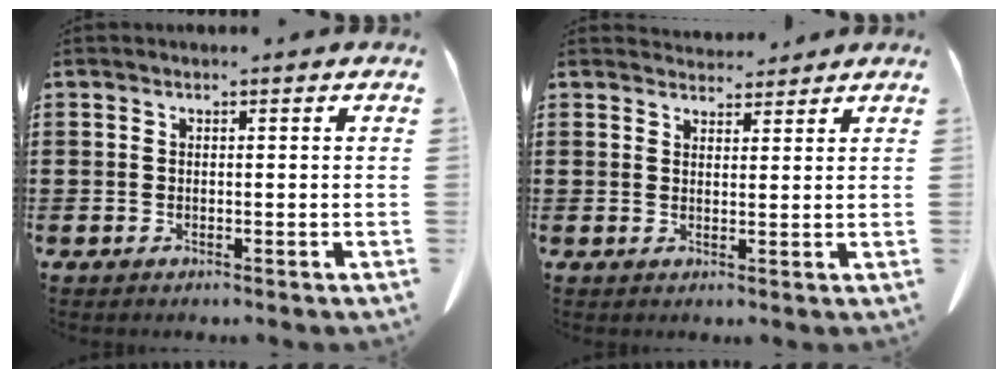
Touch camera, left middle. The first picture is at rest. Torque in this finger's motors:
{"motor_torque": [-0.04, -0.04, -0.15, -0.04]}